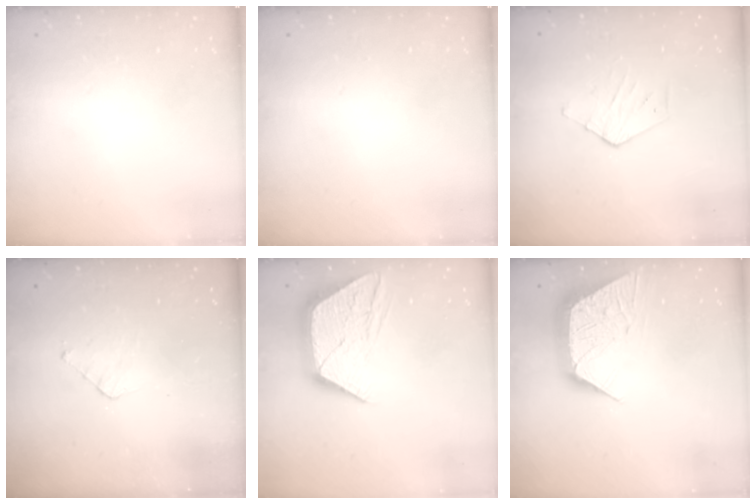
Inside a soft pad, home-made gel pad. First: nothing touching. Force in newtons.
{"total": 0.0}
{"total": 3.0, "press": 3.0, "slide": 0.3}
{"total": 5.4, "press": 5.4, "slide": 0.3}
{"total": 14.2, "press": 14.2, "slide": 1.1}
{"total": 11.3, "press": 11.3, "slide": 0.5}